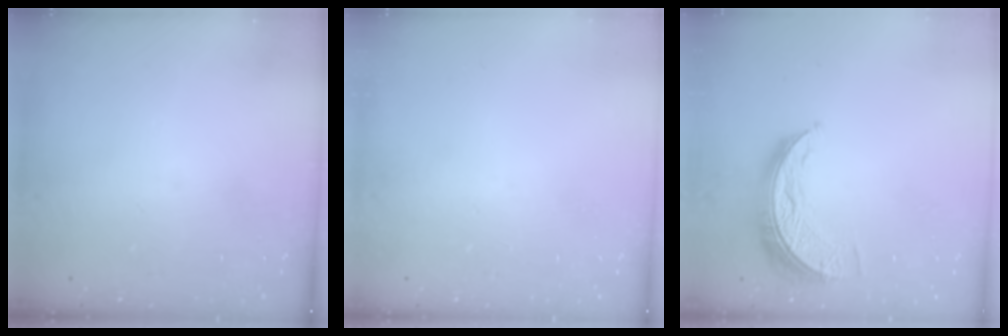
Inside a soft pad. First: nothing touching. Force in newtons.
{"total": 0.0}
{"total": 8.4, "press": 8.4, "slide": 0.2}